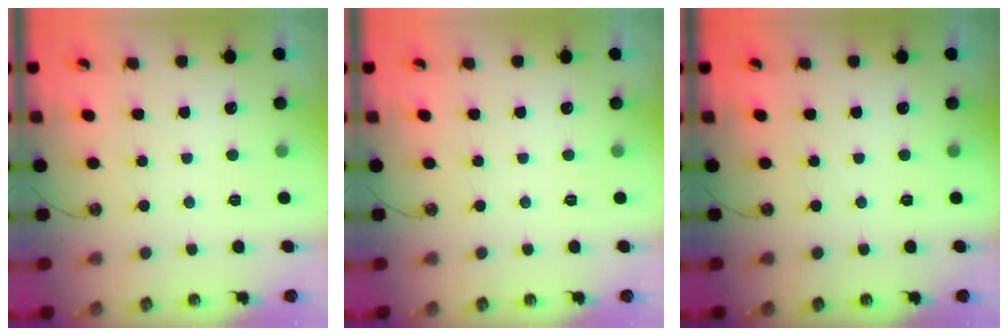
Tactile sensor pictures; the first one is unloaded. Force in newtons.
{"total": 0.0}
{"total": 0.0}